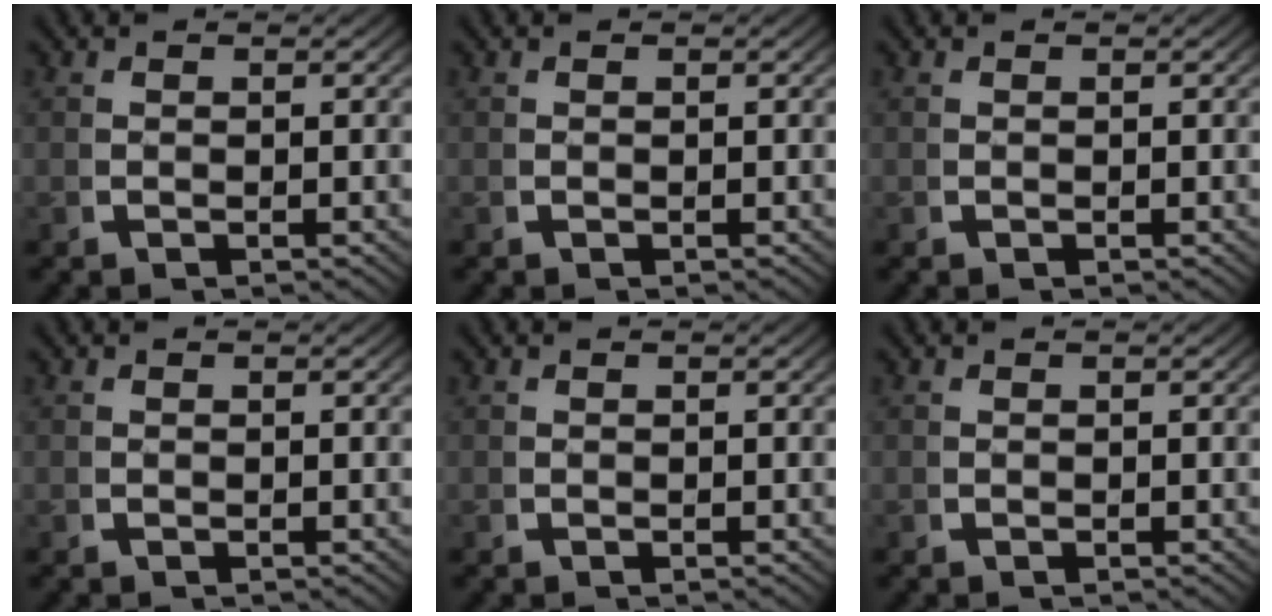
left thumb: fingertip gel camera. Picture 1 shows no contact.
{"total": 0.0}
{"total": 0.0}
{"total": 0.0}
{"total": 0.0}
{"total": 0.0}